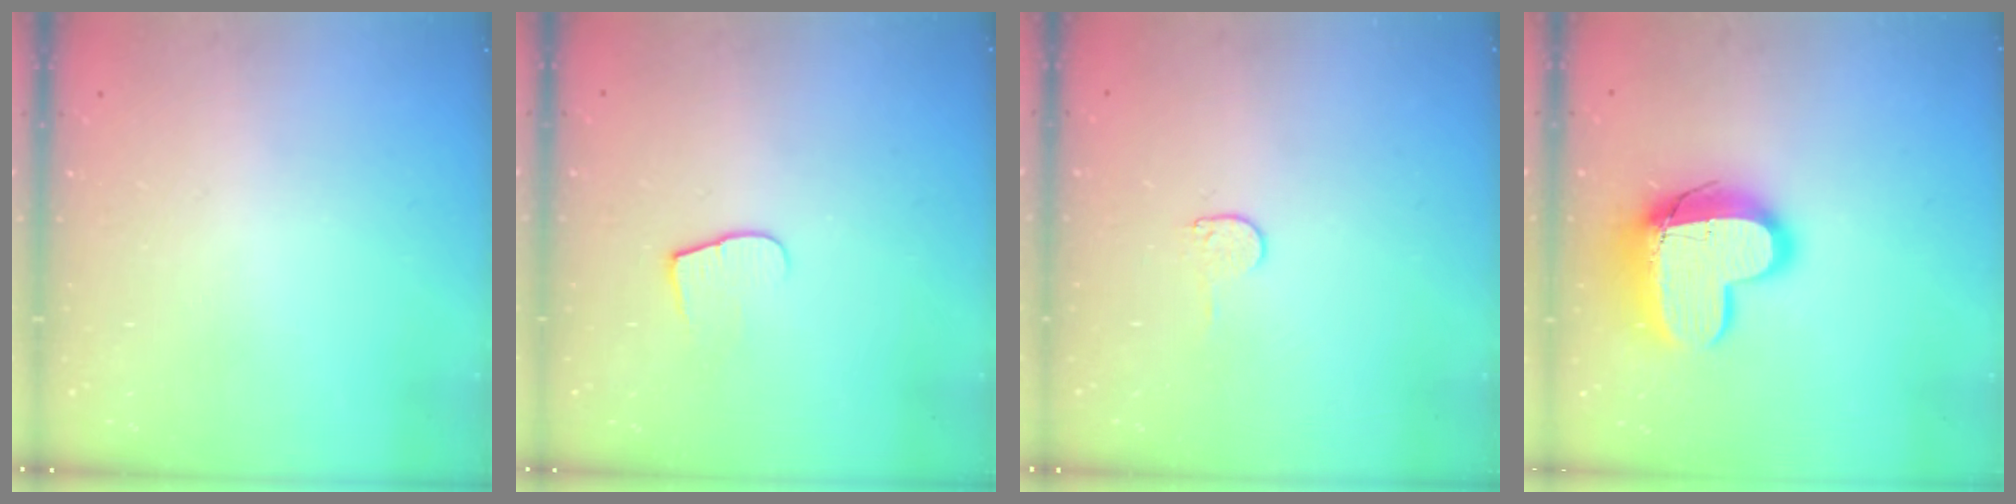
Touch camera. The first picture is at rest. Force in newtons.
{"total": 5.7, "press": 5.7, "slide": 0.5}
{"total": 4.0, "press": 4.0, "slide": 0.3}
{"total": 15.2, "press": 15.2, "slide": 1.4}